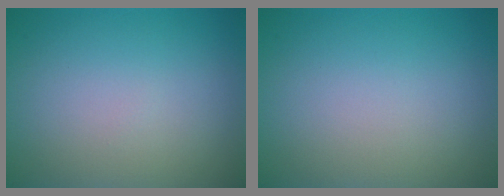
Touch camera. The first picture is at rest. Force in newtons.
{"total": 0.0}